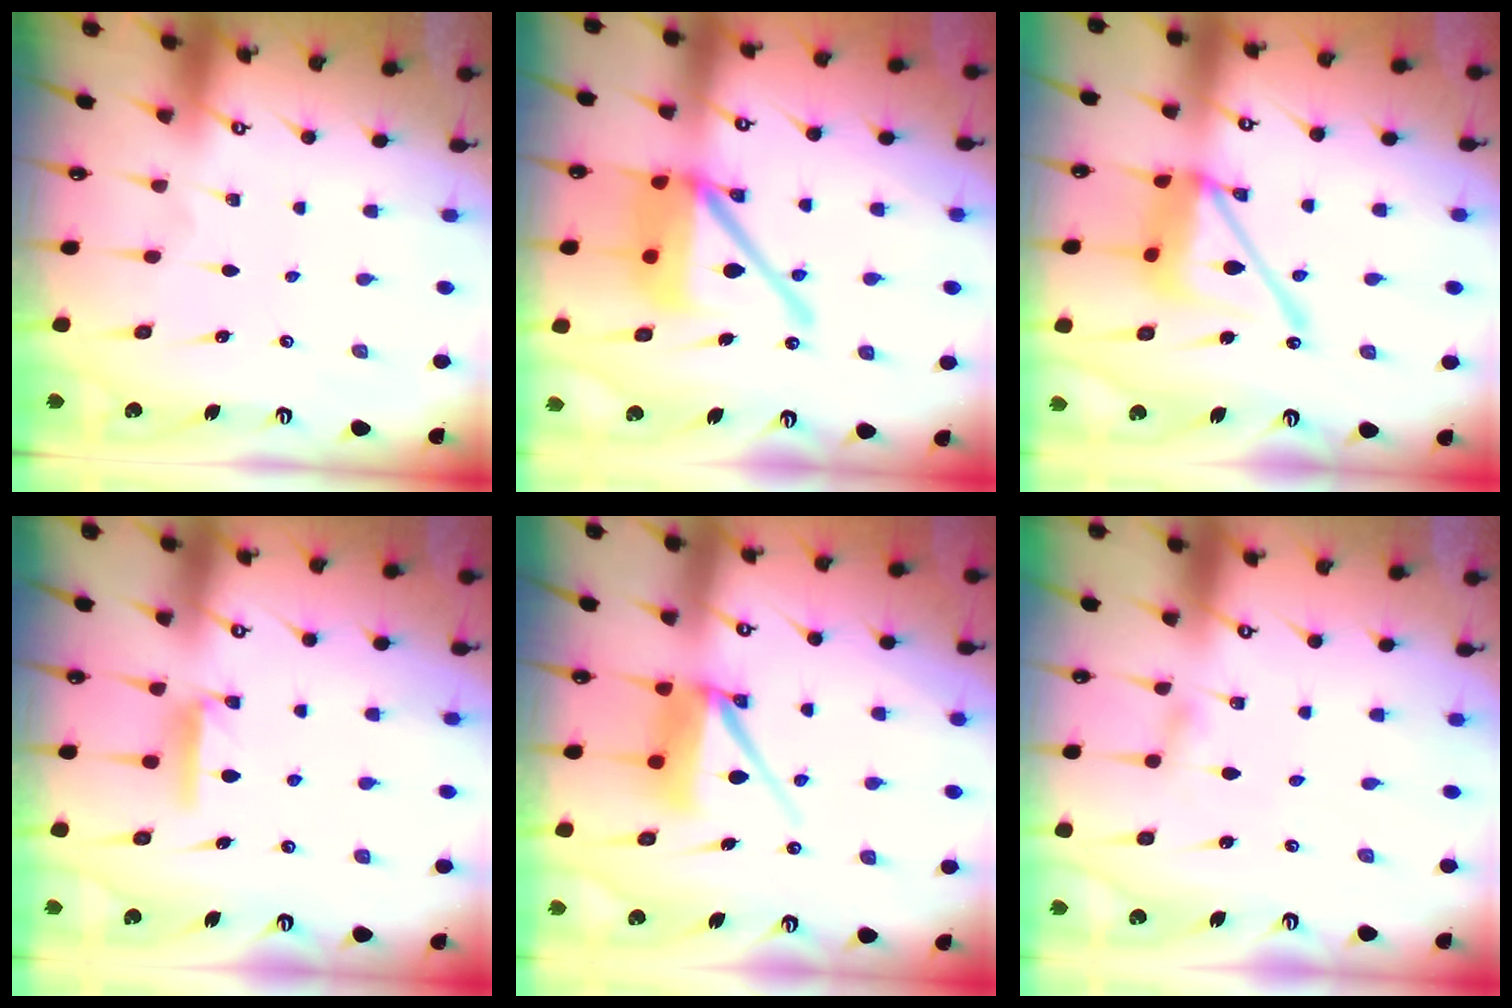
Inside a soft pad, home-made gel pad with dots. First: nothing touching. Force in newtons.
{"total": 17.2, "press": 17.0, "slide": 2.7}
{"total": 16.2, "press": 16.1, "slide": 1.7}
{"total": 6.5, "press": 6.5, "slide": 0.7}
{"total": 11.5, "press": 11.4, "slide": 0.7}
{"total": 2.8, "press": 2.8, "slide": 0.3}